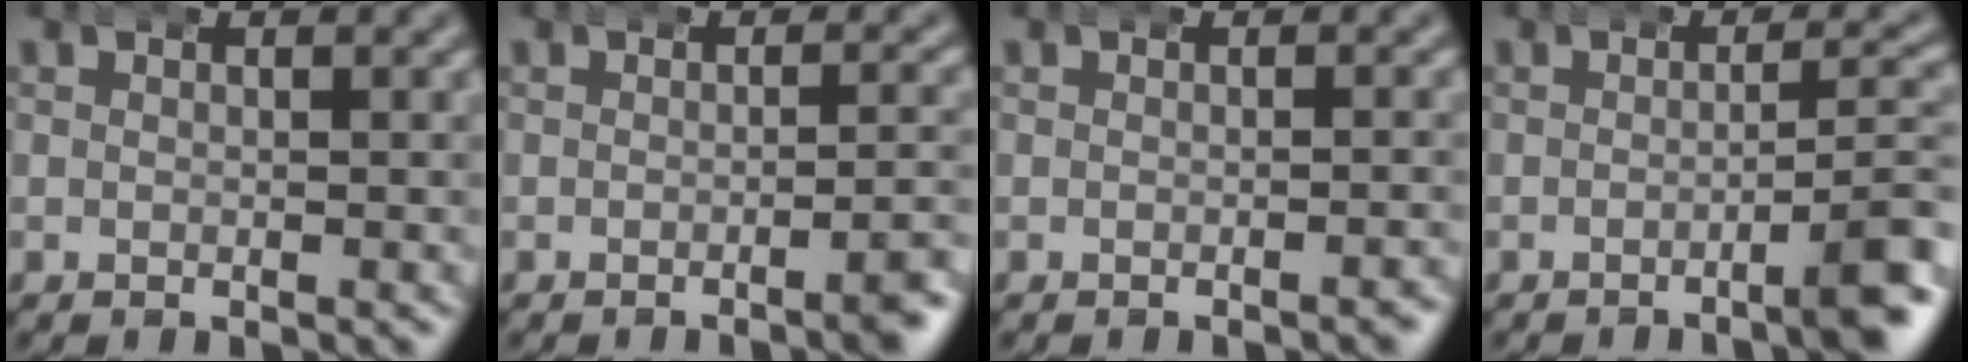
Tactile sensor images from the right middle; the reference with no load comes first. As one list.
[{"total": 2.2, "force": [-1.4, 0.1, 1.6], "torque": [-0.018, 0.006, -0.030]}, {"total": 0.7, "force": [-0.6, -0.1, 0.3], "torque": [-0.001, 0.004, -0.012]}, {"total": 4.3, "force": [-1.8, 0.6, 3.8], "torque": [-0.043, 0.010, -0.038]}]